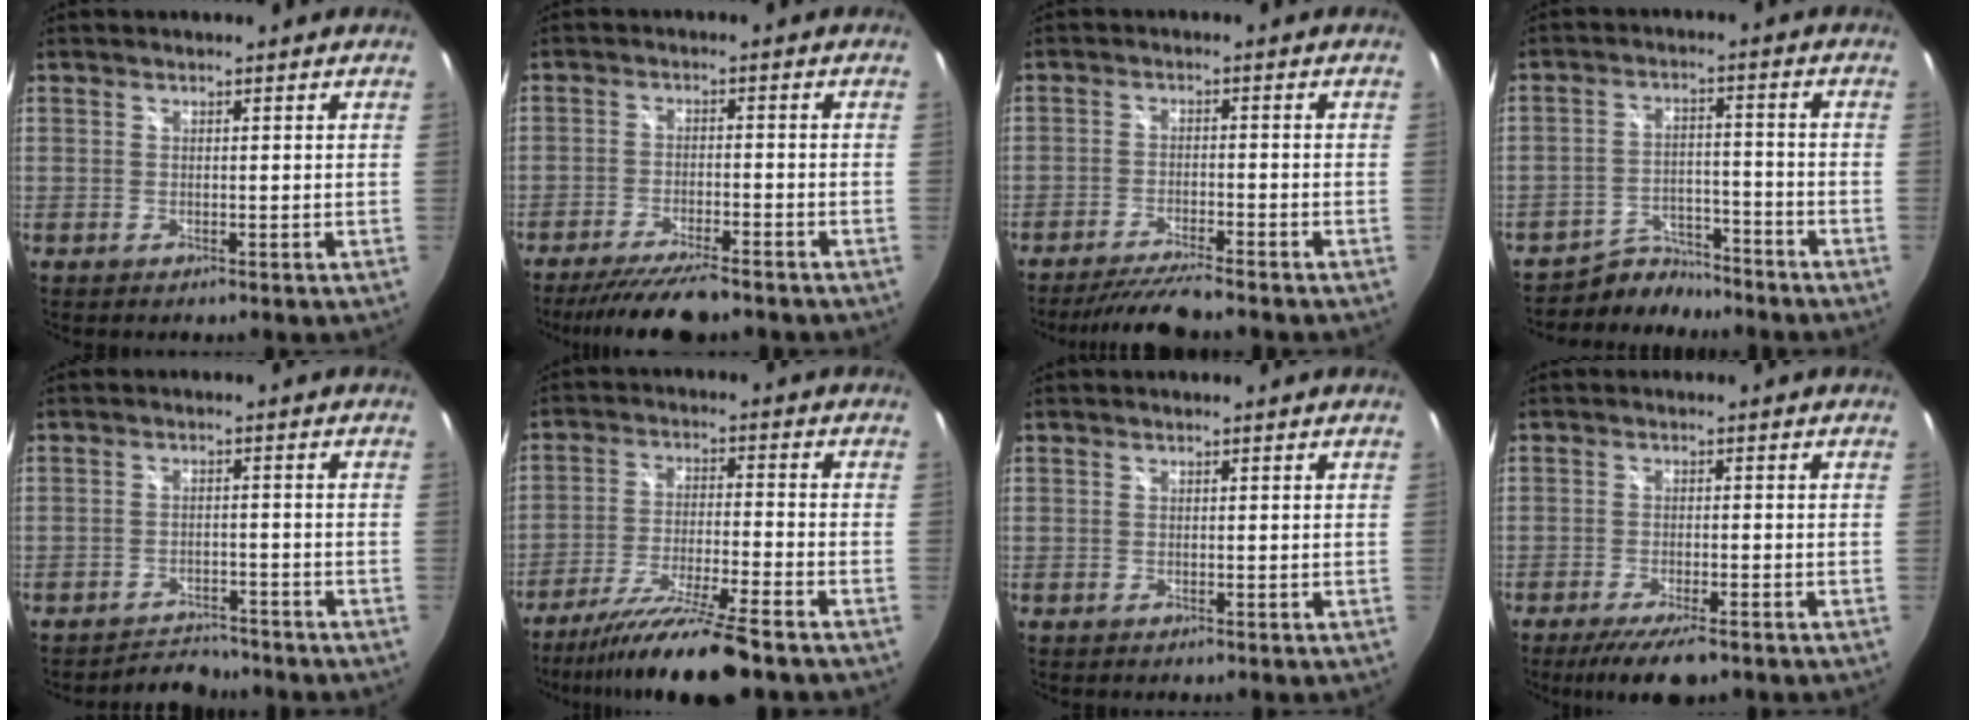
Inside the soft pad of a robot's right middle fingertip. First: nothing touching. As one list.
[{"total": 10.7, "force": [-9.3, 1.5, 5.2], "torque": [-0.117, -0.021, -0.150]}, {"total": 7.6, "force": [-6.9, -0.1, 3.1], "torque": [-0.075, -0.009, -0.119]}, {"total": 6.8, "force": [-6.5, 2.2, 0.2], "torque": [-0.014, 0.018, -0.103]}, {"total": 5.4, "force": [-5.2, 1.6, 0.1], "torque": [-0.012, 0.003, -0.081]}, {"total": 14.2, "force": [-11.8, -0.5, 7.9], "torque": [-0.158, -0.022, -0.200]}, {"total": 0.0}, {"total": 7.6, "force": [-5.7, 1.7, 4.8], "torque": [-0.105, -0.022, -0.094]}]